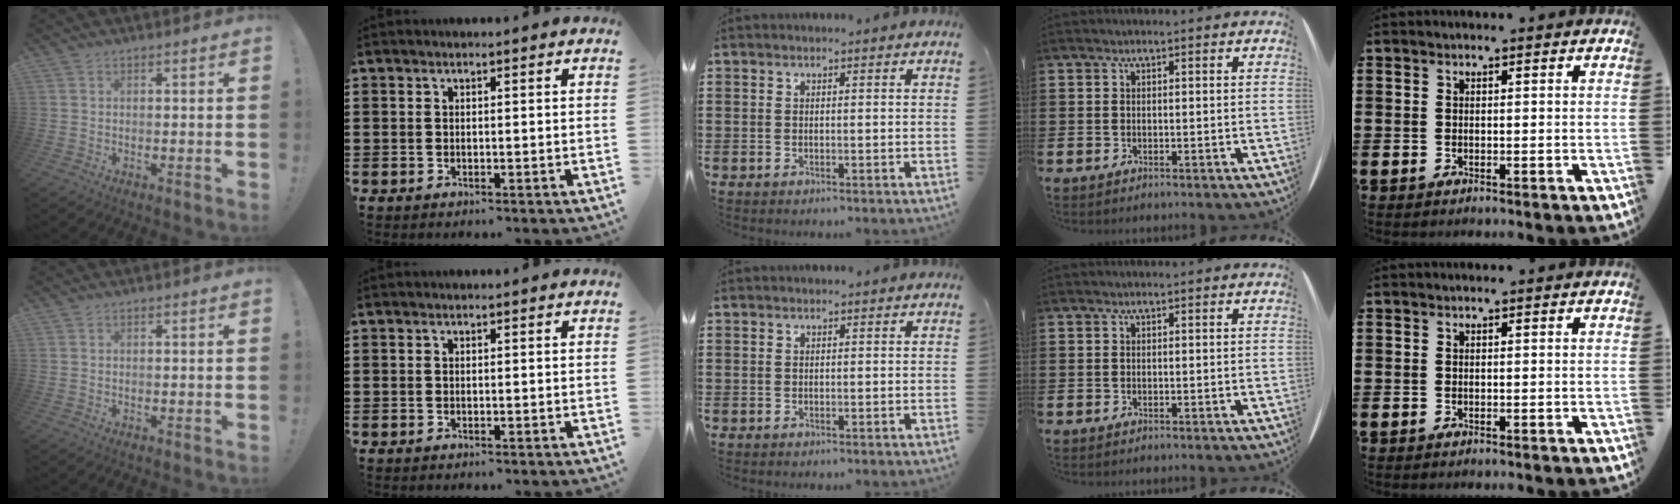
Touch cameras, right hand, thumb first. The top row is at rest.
{}